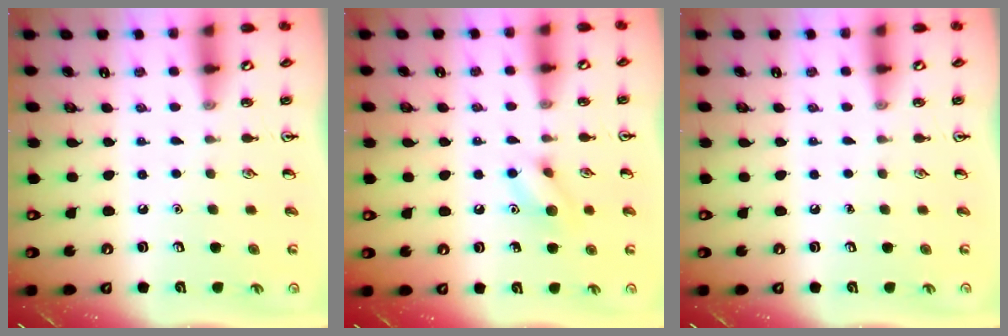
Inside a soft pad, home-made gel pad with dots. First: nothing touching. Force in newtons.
{"total": 8.3, "press": 8.3, "slide": 0.5}
{"total": 0.0}